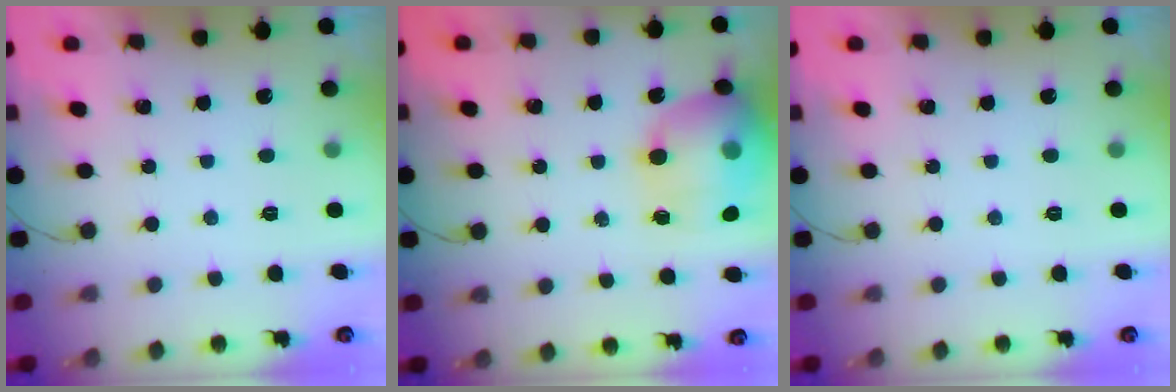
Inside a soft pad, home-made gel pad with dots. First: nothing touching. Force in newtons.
{"total": 17.4, "press": 17.3, "slide": 2.0}
{"total": 0.0}